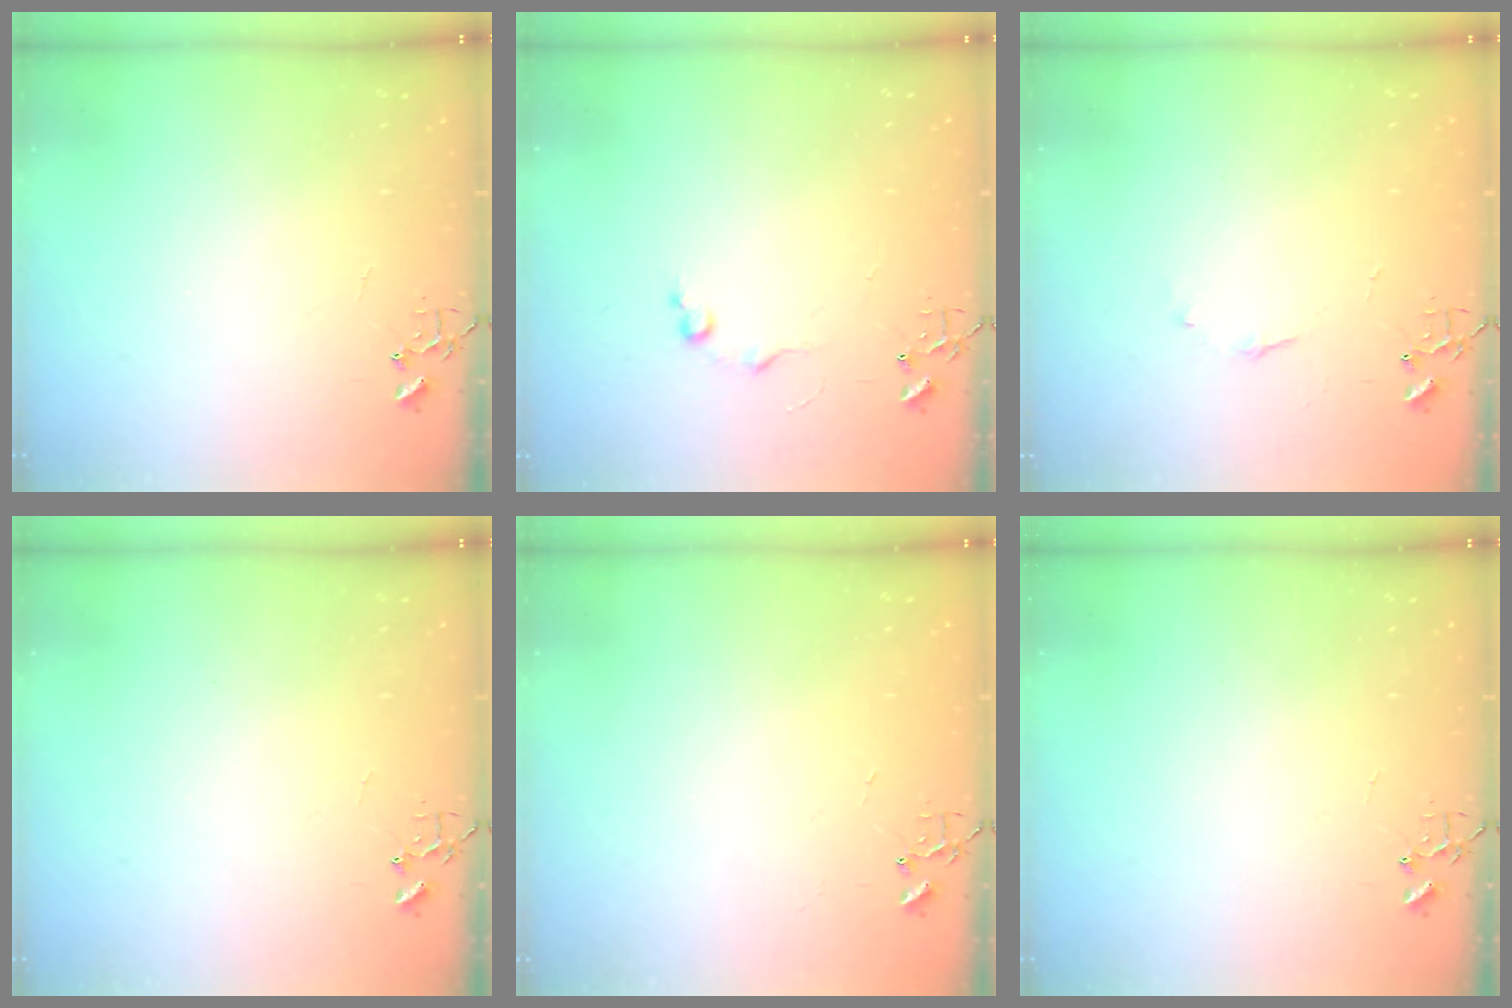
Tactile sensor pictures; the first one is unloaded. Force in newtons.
{"total": 6.1, "press": 6.0, "slide": 0.7}
{"total": 5.6, "press": 5.5, "slide": 0.8}
{"total": 0.0}
{"total": 1.5, "press": 1.5, "slide": 0.3}
{"total": 0.0}